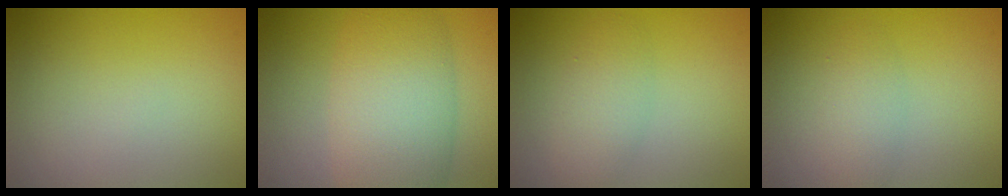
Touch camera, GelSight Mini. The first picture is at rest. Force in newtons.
{"total": 8.6, "press": 8.6, "slide": 0.3}
{"total": 2.7, "press": 2.7, "slide": 0.0}
{"total": 2.2, "press": 2.2, "slide": 0.0}